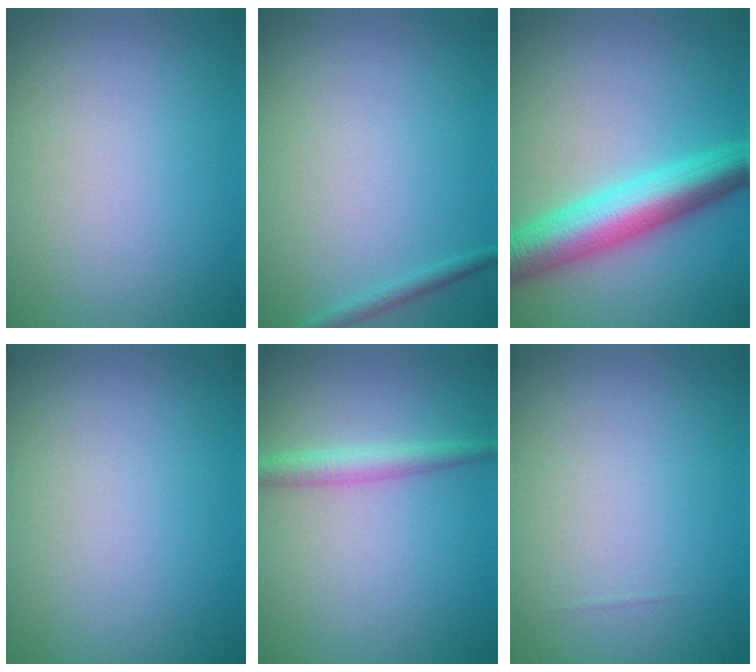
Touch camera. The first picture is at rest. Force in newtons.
{"total": 1.0, "press": 1.0, "slide": 0.0}
{"total": 7.5, "press": 7.5, "slide": 0.1}
{"total": 0.0}
{"total": 2.4, "press": 2.4, "slide": 0.0}
{"total": 0.0}